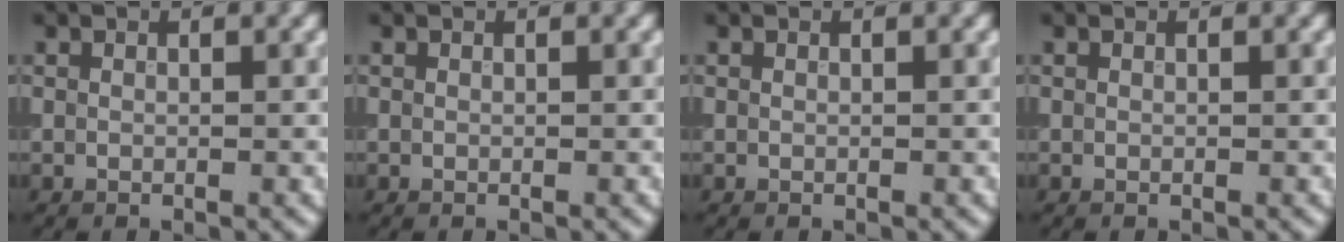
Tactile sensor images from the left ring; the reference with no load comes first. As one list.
[{"total": 0.0}, {"total": 0.0}, {"total": 0.0}]